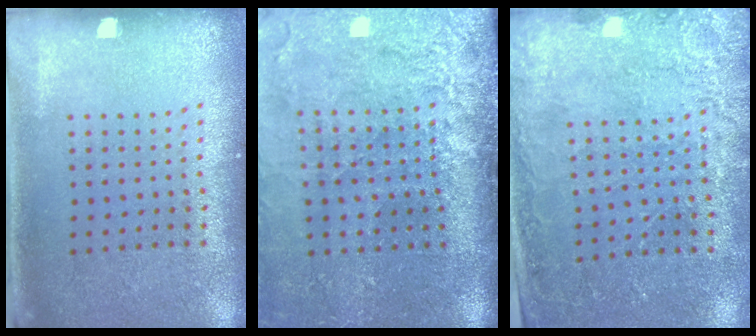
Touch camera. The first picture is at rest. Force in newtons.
{"total": 4.4, "press": 3.4, "slide": 2.7}
{"total": 2.5, "press": 2.4, "slide": 0.5}